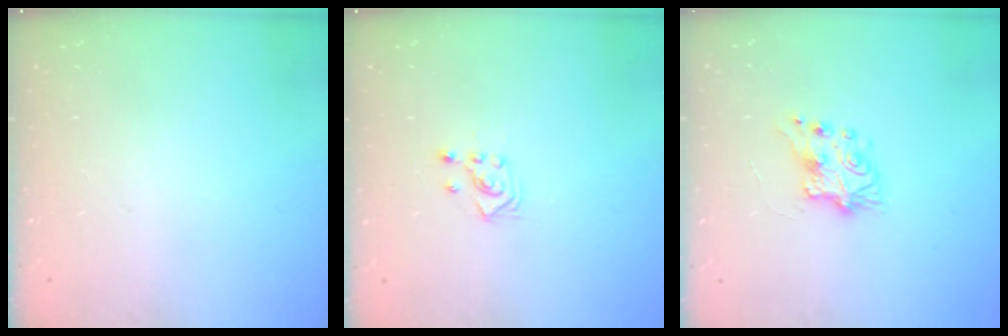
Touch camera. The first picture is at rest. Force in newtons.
{"total": 2.9, "press": 2.7, "slide": 1.0}
{"total": 7.8, "press": 7.8, "slide": 0.3}